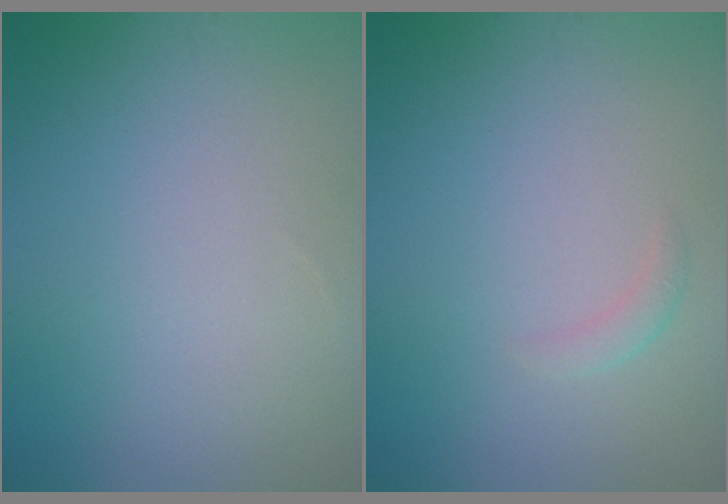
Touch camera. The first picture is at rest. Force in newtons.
{"total": 0.9, "press": 0.9, "slide": 0.0}